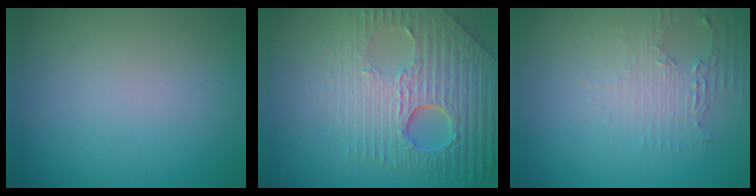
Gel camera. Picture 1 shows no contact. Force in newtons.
{"total": 9.0, "press": 6.2, "slide": 6.6}
{"total": 2.1, "press": 2.0, "slide": 0.4}